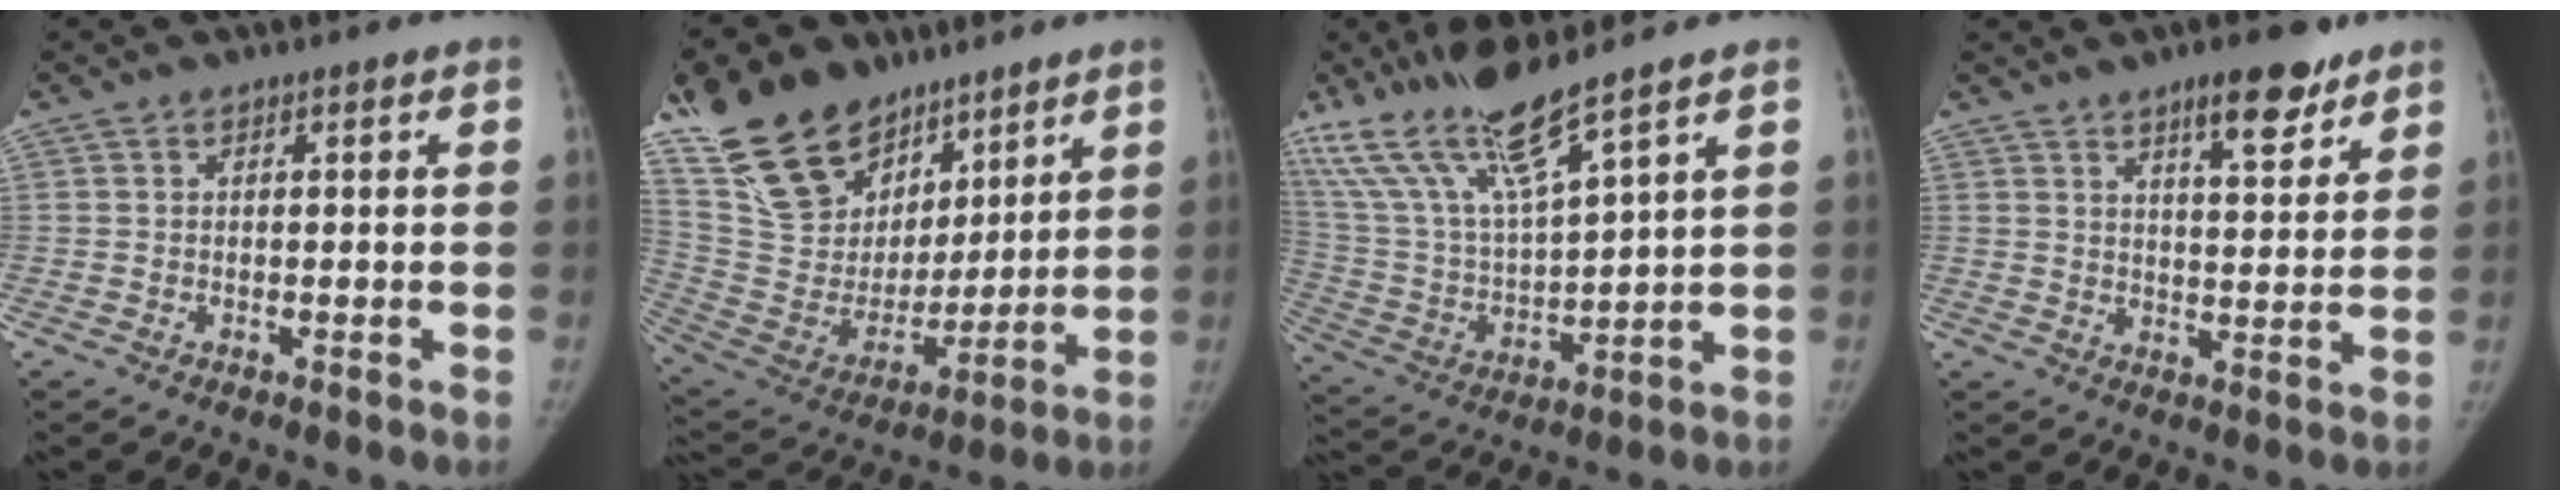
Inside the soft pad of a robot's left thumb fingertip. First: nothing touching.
{"total": 24.2, "force": [16.1, 14.5, 10.7], "torque": [-0.171, -0.043, 0.301]}
{"total": 16.5, "force": [12.0, 2.8, 11.0], "torque": [-0.216, -0.055, 0.246]}
{"total": 8.8, "force": [5.9, 2.7, 5.9], "torque": [-0.068, -0.036, 0.088]}